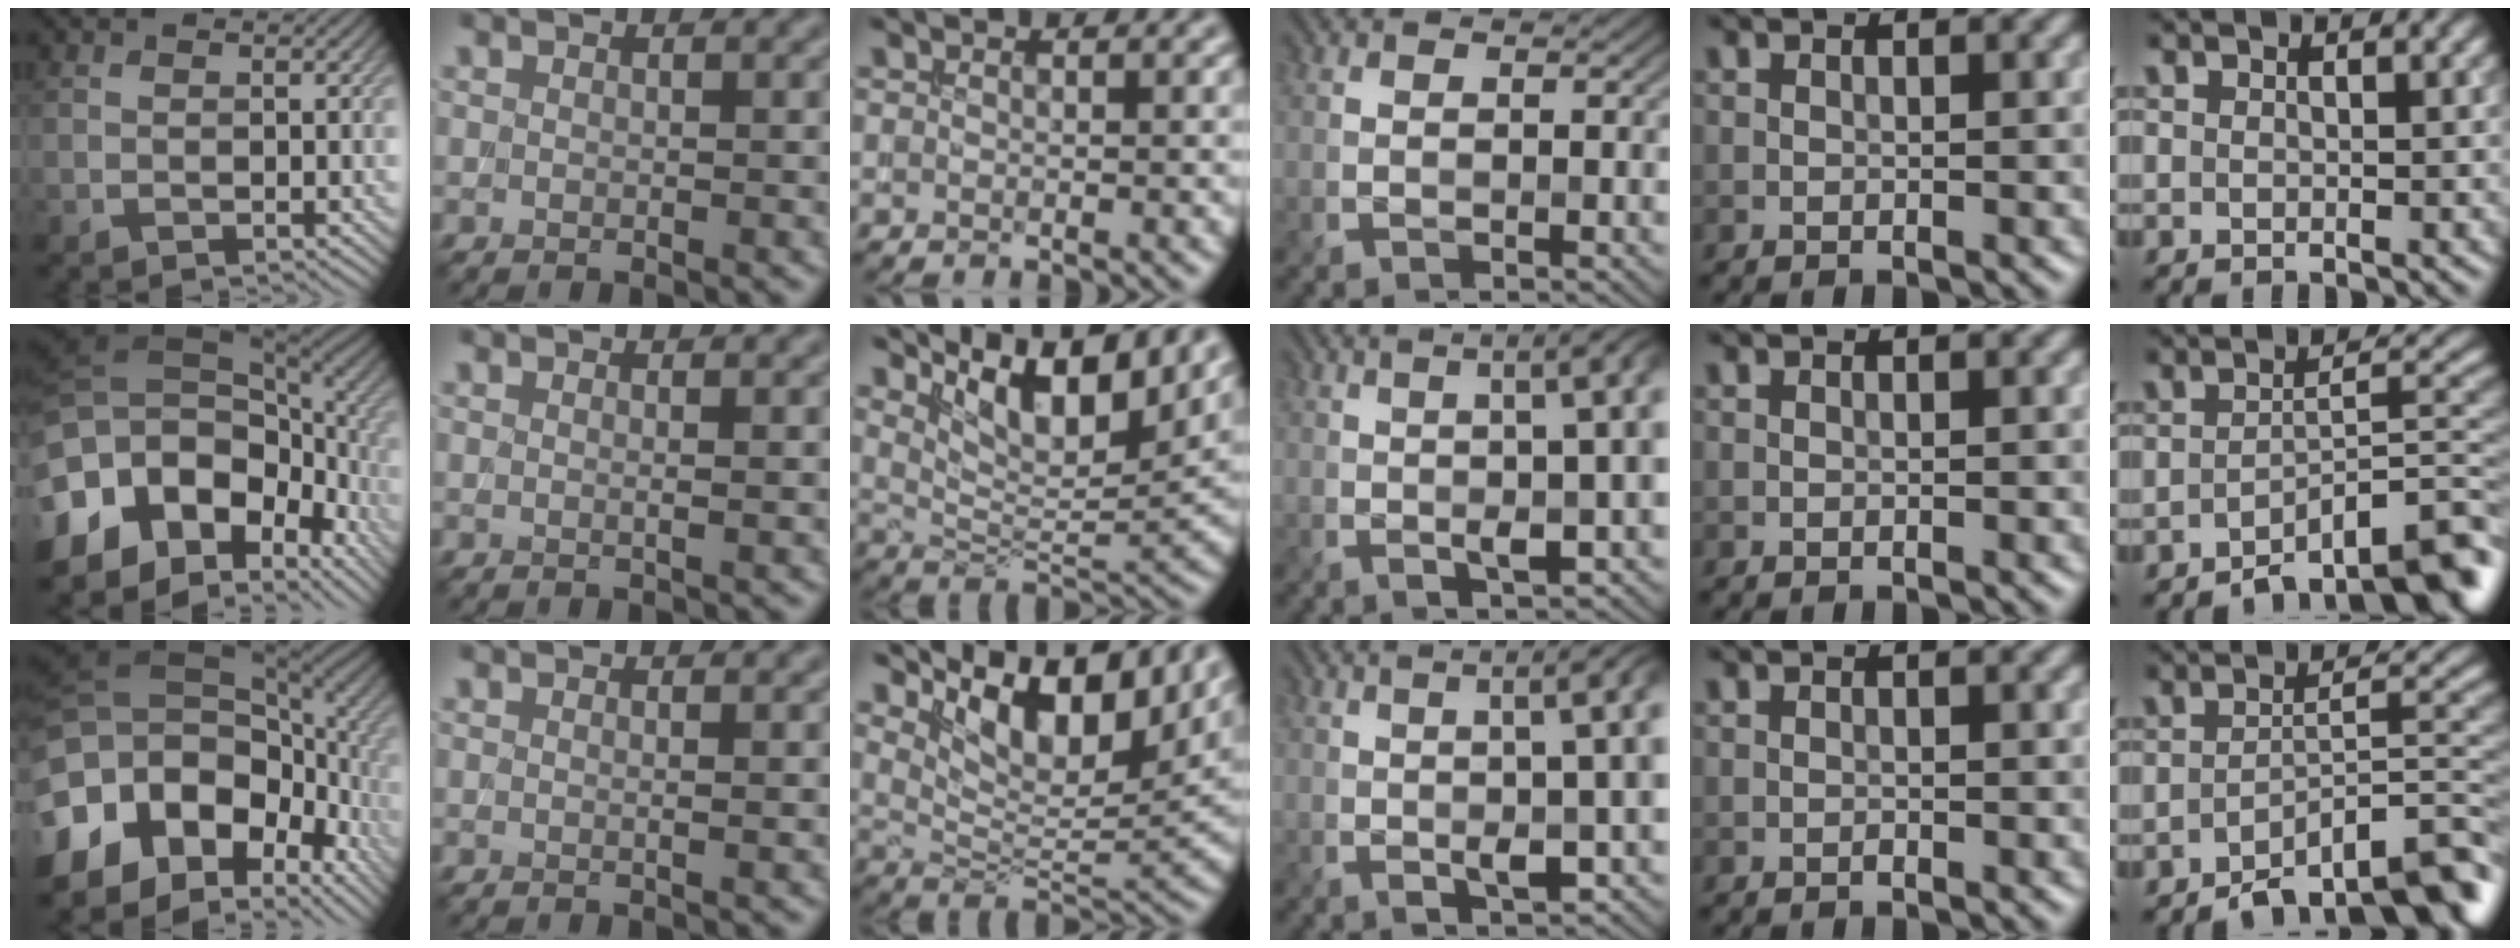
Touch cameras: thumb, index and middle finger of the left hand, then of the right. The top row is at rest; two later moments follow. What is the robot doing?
{"motion": "extract", "object": "backpack"}